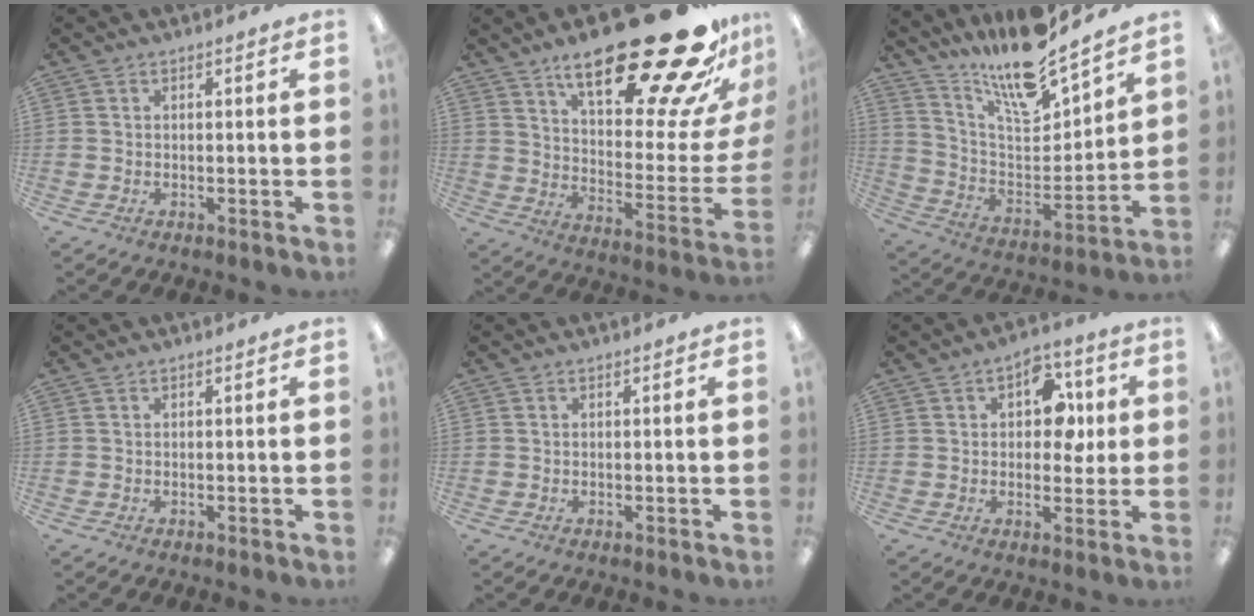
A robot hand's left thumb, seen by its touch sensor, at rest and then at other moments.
{"total": 32.4, "force": [21.5, 10.1, 22.0], "torque": [-0.297, -0.150, 0.347]}
{"total": 17.1, "force": [15.3, 2.3, 7.4], "torque": [-0.149, -0.112, 0.262]}
{"total": 0.0}
{"total": 0.0}
{"total": 10.0, "force": [3.1, 6.7, 6.8], "torque": [-0.076, -0.003, 0.048]}